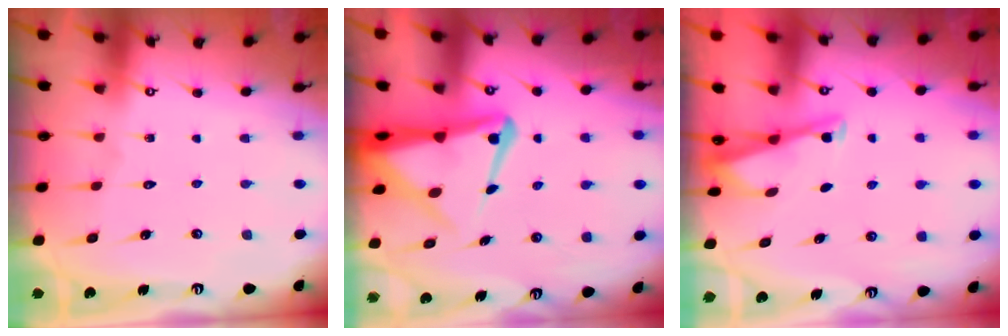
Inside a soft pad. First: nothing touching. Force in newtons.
{"total": 9.0, "press": 8.9, "slide": 1.3}
{"total": 3.4, "press": 3.4, "slide": 0.3}